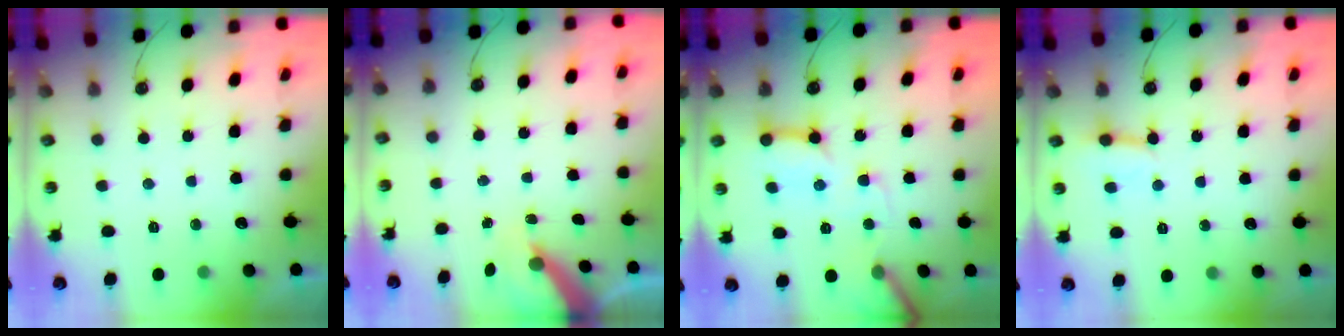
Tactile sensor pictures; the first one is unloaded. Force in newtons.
{"total": 6.7, "press": 6.7, "slide": 0.7}
{"total": 13.4, "press": 13.3, "slide": 1.5}
{"total": 2.8, "press": 2.8, "slide": 0.2}